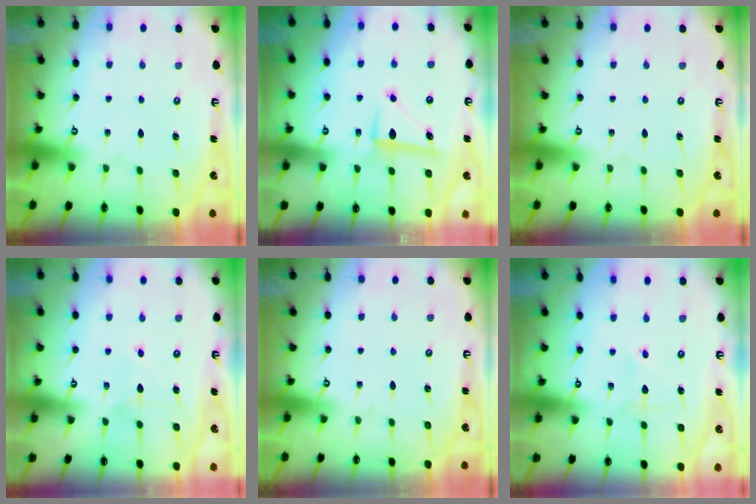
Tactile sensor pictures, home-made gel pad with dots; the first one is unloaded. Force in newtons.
{"total": 8.1, "press": 8.0, "slide": 1.6}
{"total": 0.0}
{"total": 7.4, "press": 7.4, "slide": 0.4}
{"total": 0.0}
{"total": 3.0, "press": 3.0, "slide": 0.2}